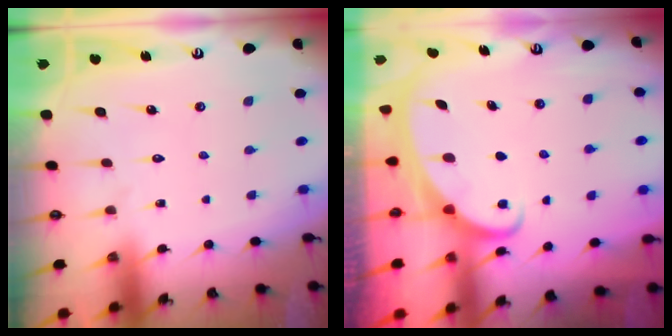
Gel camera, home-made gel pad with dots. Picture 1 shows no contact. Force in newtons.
{"total": 2.1, "press": 2.1, "slide": 0.3}